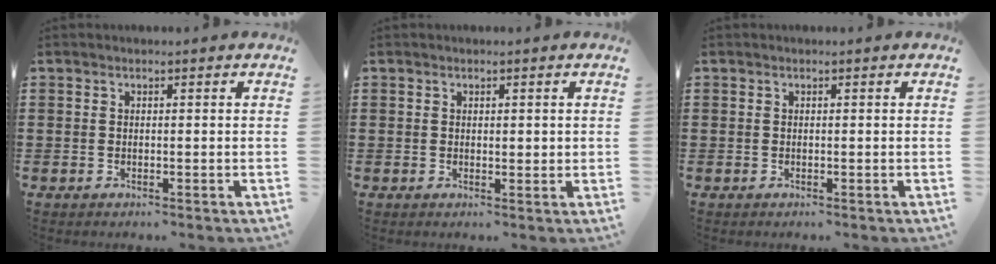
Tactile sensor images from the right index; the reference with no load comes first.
{"total": 0.8, "force": [0.3, 0.6, 0.5], "torque": [-0.010, 0.006, 0.005]}
{"total": 0.0}